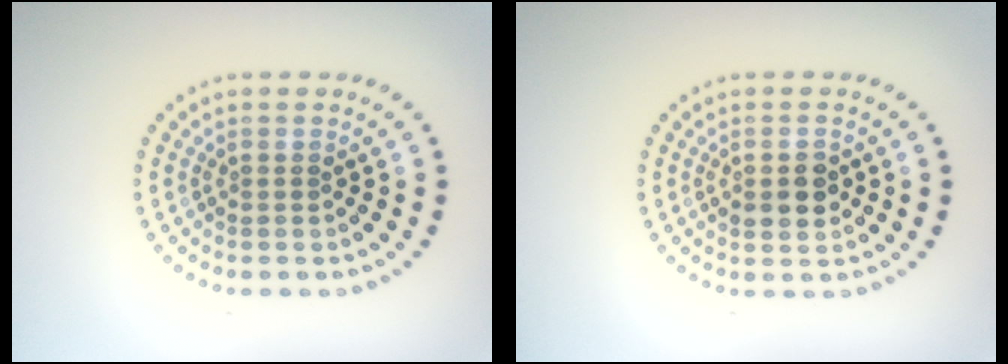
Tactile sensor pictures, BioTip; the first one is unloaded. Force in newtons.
{"total": 2.7, "press": 2.7, "slide": 0.2}